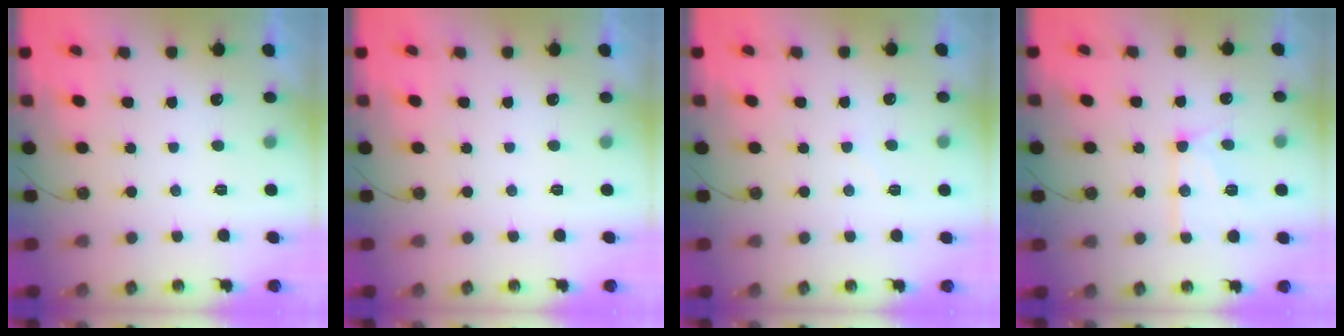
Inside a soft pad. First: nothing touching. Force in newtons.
{"total": 0.0}
{"total": 3.2, "press": 3.2, "slide": 0.4}
{"total": 13.0, "press": 12.9, "slide": 1.1}